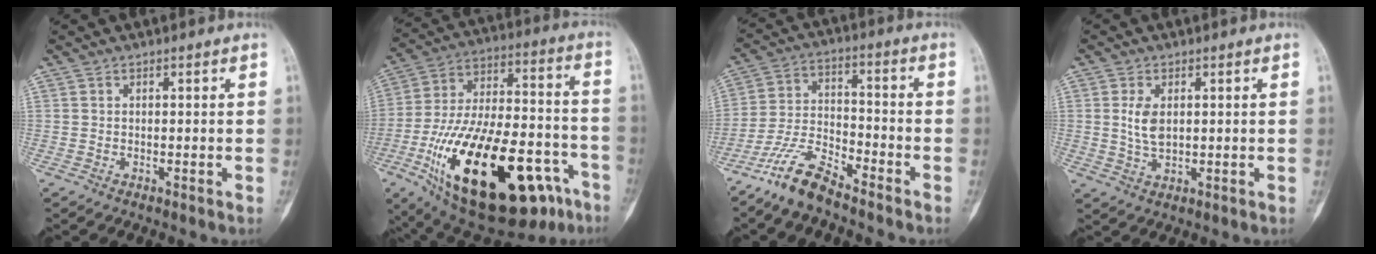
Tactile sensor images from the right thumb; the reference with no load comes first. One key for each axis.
{"total": 35.8, "fx": -15.4, "fy": 15.5, "fz": 28.4, "tx": -0.480, "ty": 0.045, "tz": -0.234}
{"total": 9.7, "fx": -7.9, "fy": 2.5, "fz": 5.0, "tx": -0.104, "ty": 0.052, "tz": -0.161}
{"total": 4.6, "fx": 0.7, "fy": 2.6, "fz": 3.7, "tx": -0.075, "ty": -0.006, "tz": 0.020}